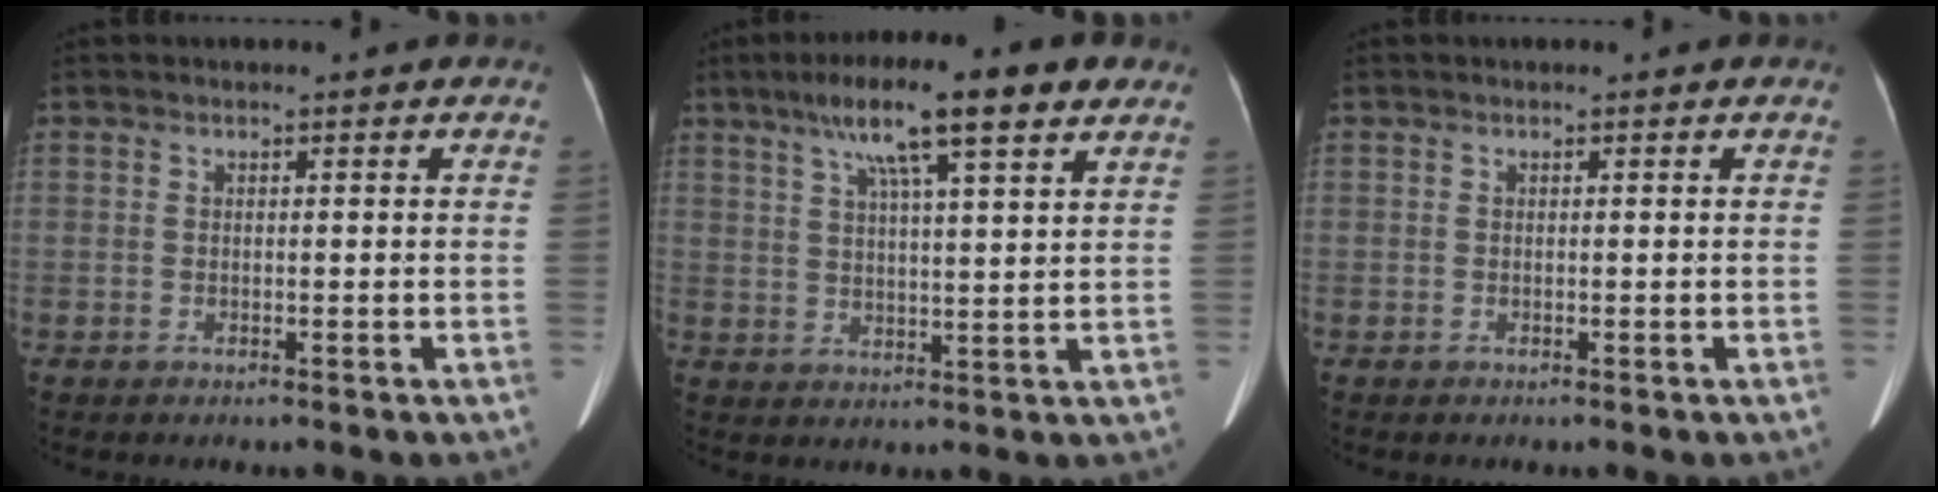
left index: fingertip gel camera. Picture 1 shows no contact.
{"total": 13.1, "force": [8.0, 1.3, 10.3], "torque": [-0.172, 0.030, 0.125]}
{"total": 0.0}